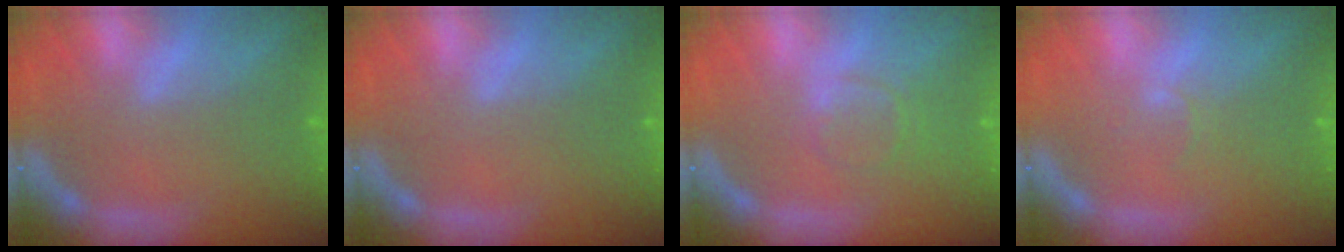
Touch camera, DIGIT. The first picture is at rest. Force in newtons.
{"total": 0.0}
{"total": 2.4}
{"total": 1.0}